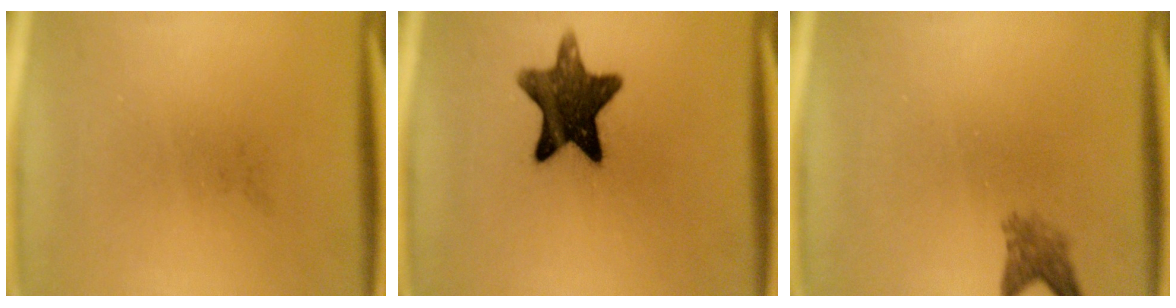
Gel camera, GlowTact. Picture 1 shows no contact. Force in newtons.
{"total": 12.4}
{"total": 2.5}